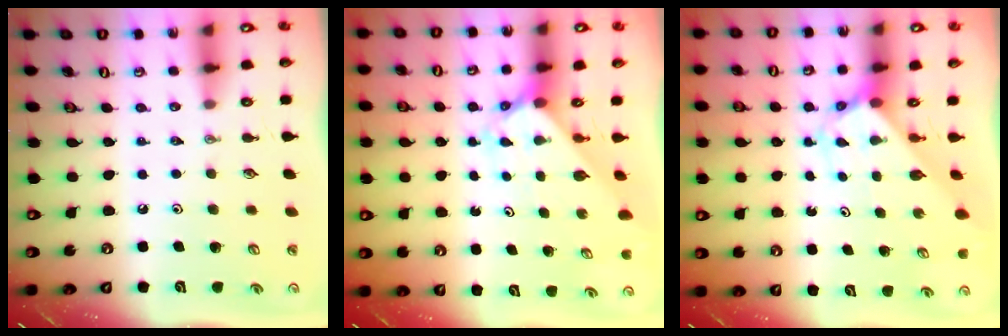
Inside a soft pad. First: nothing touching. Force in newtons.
{"total": 1.9, "press": 1.9, "slide": 0.1}
{"total": 2.6, "press": 2.6, "slide": 0.2}